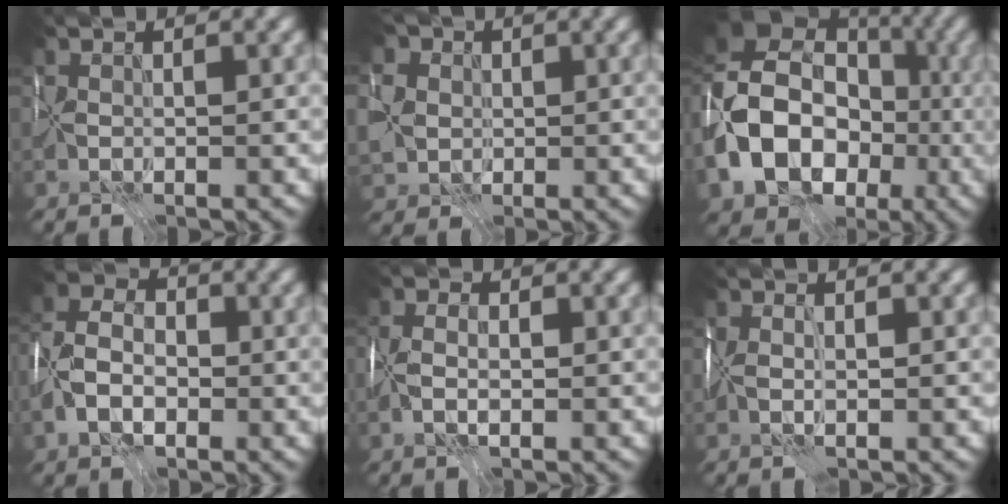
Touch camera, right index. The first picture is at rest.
{"total": 8.6, "force": [1.5, 7.5, 3.9], "torque": [-0.094, 0.023, 0.000]}
{"total": 15.3, "force": [-3.3, 11.8, 9.3], "torque": [-0.188, -0.003, -0.067]}
{"total": 6.6, "force": [-1.8, 4.6, 4.4], "torque": [-0.095, 0.006, -0.048]}
{"total": 3.9, "force": [-0.3, 2.4, 3.0], "torque": [-0.062, 0.009, -0.013]}
{"total": 2.6, "force": [0.2, 1.3, 2.3], "torque": [-0.044, -0.002, 0.004]}